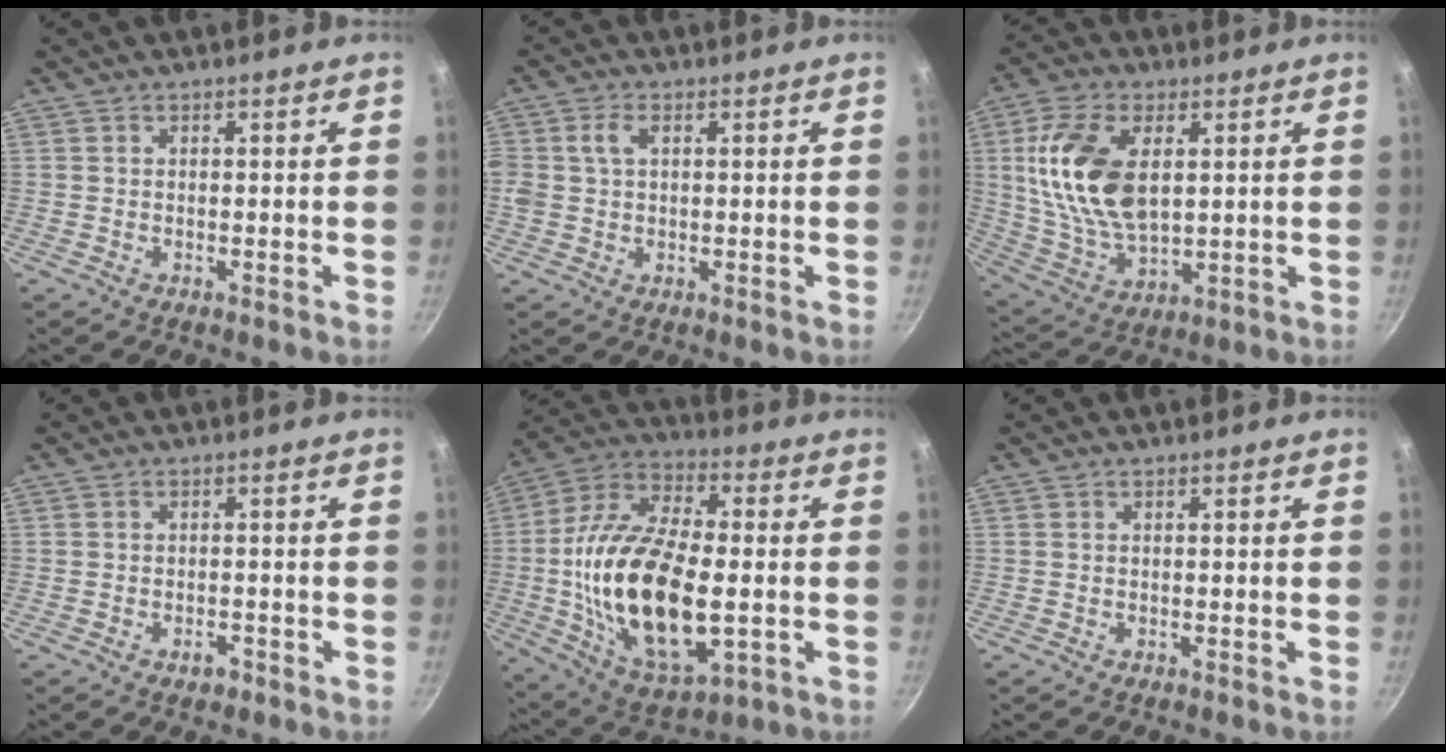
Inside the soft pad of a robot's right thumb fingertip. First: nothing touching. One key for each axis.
{"total": 4.4, "fx": 1.0, "fy": 2.9, "fz": 3.1, "tx": -0.054, "ty": 0.007, "tz": 0.017}
{"total": 17.1, "fx": 3.6, "fy": 9.6, "fz": 13.7, "tx": -0.254, "ty": -0.010, "tz": 0.076}
{"total": 1.9, "fx": -1.2, "fy": 1.0, "fz": 1.0, "tx": -0.009, "ty": 0.011, "tz": -0.015}
{"total": 25.9, "fx": -2.3, "fy": 12.8, "fz": 22.4, "tx": -0.423, "ty": 0.016, "tz": -0.038}
{"total": 0.0}